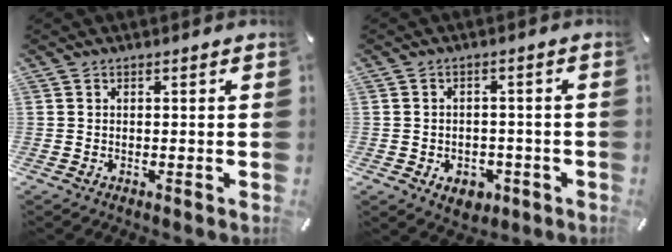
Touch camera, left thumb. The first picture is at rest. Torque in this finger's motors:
{"motor_torque": [0.03, 0.10, -0.01, 0.05, 0.00]}